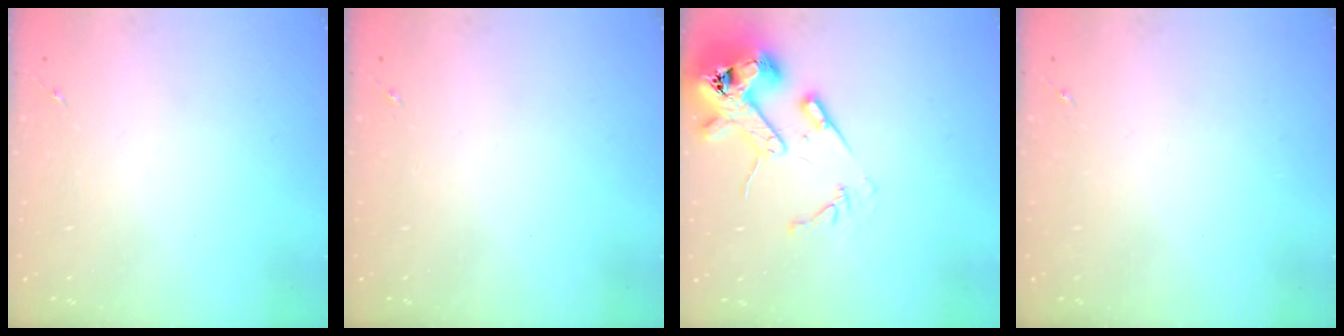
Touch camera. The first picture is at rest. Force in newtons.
{"total": 0.0}
{"total": 15.1, "press": 15.0, "slide": 2.1}
{"total": 0.0}